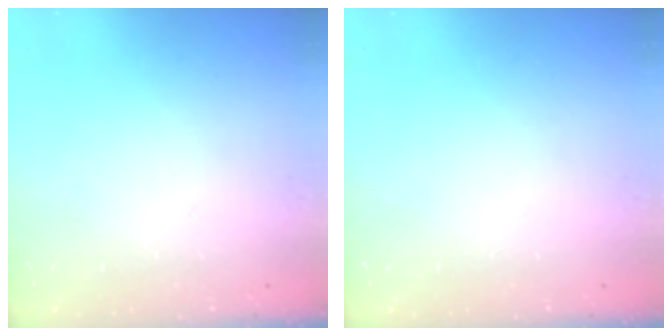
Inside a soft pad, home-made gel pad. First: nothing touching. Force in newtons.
{"total": 0.0}